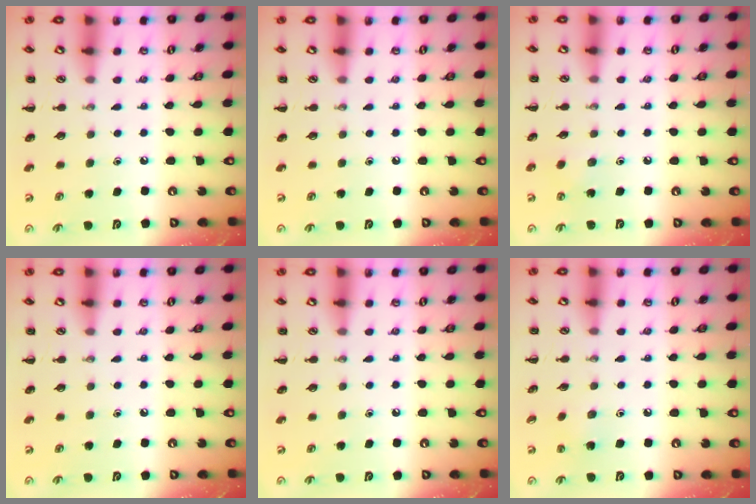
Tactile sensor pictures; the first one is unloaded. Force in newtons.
{"total": 0.0}
{"total": 2.6, "press": 2.4, "slide": 0.9}
{"total": 0.0}
{"total": 0.0}
{"total": 5.2, "press": 5.0, "slide": 1.5}